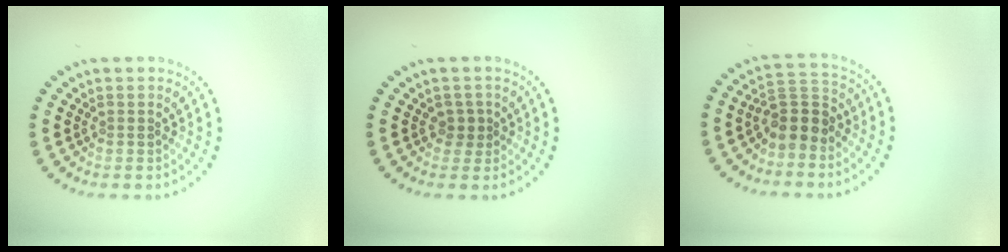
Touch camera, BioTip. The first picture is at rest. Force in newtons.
{"total": 1.4, "press": 1.1, "slide": 0.7}
{"total": 3.7, "press": 3.3, "slide": 1.7}